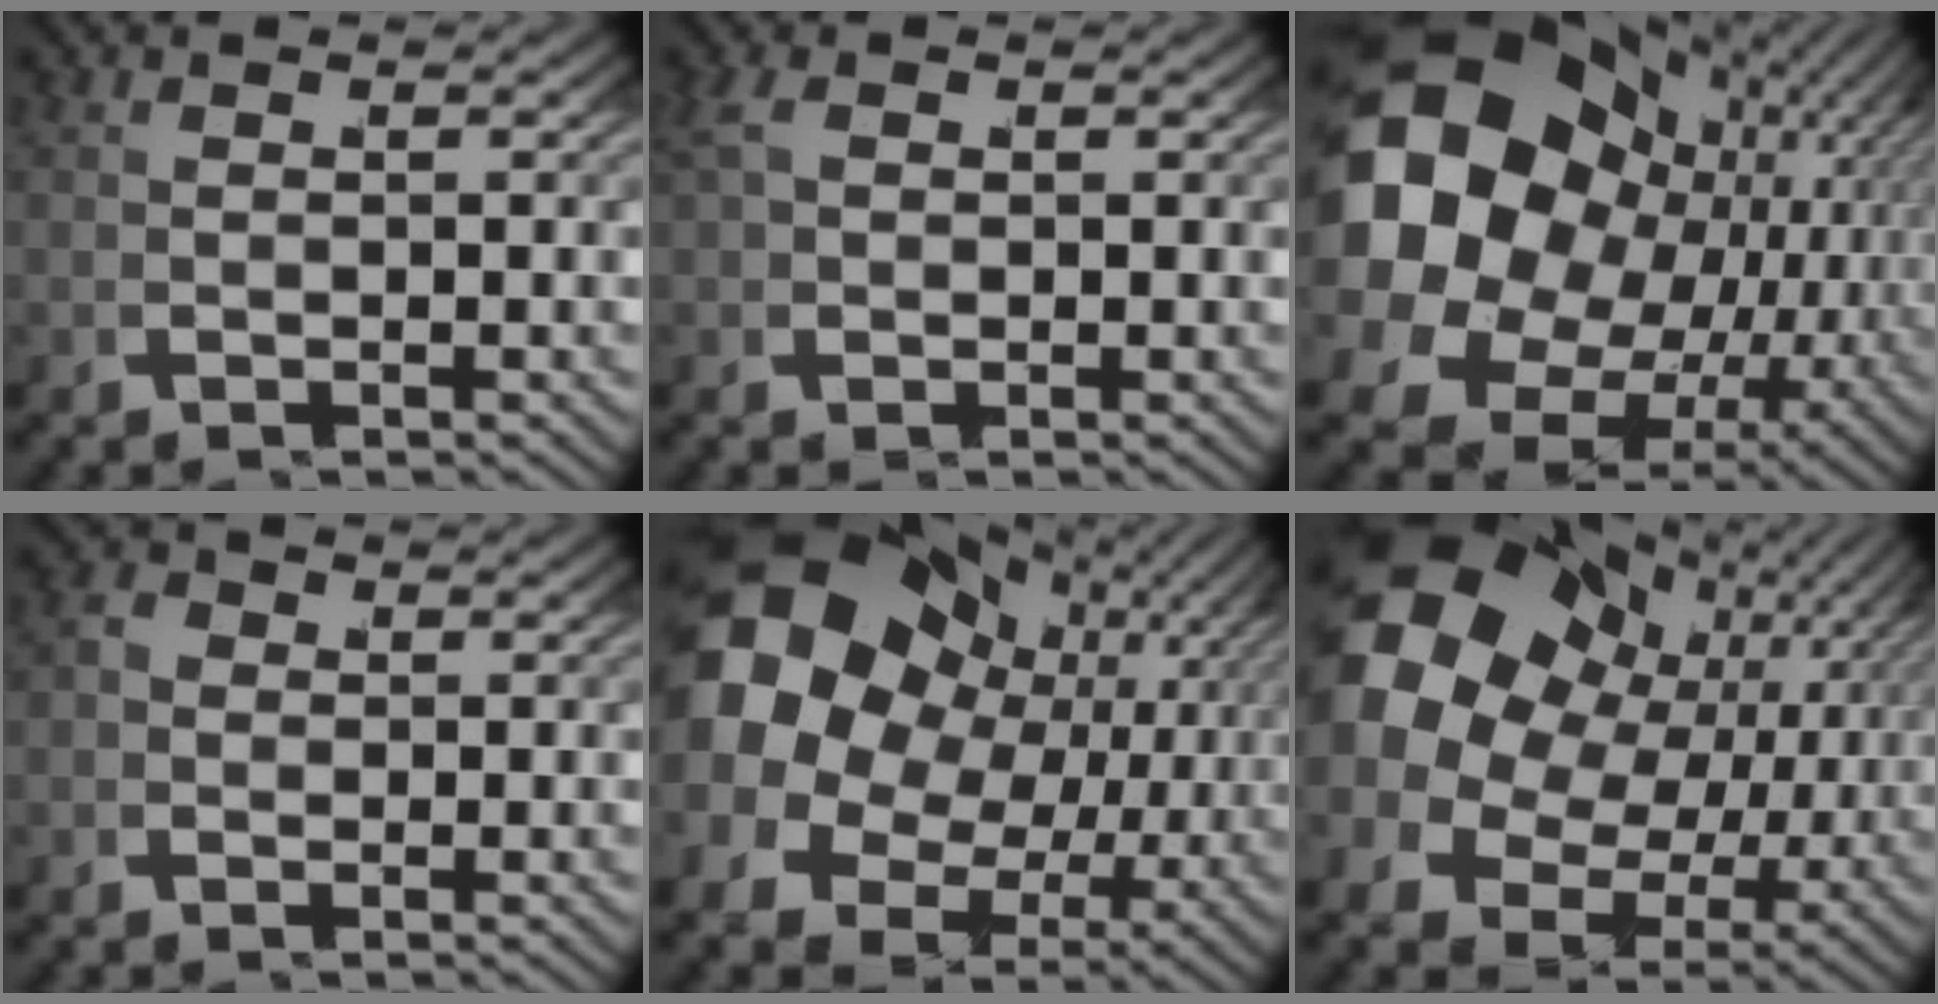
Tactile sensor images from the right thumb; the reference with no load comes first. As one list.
[{"total": 1.7, "force": [0.5, 1.3, 0.9], "torque": [-0.023, -0.001, 0.010]}, {"total": 27.5, "force": [0.7, 20.5, 18.2], "torque": [-0.330, -0.044, 0.014]}, {"total": 1.7, "force": [0.0, 1.6, 0.5], "torque": [-0.012, 0.002, -0.010]}, {"total": 20.3, "force": [2.2, 15.3, 13.1], "torque": [-0.249, -0.016, 0.036]}, {"total": 20.1, "force": [2.9, 15.0, 13.1], "torque": [-0.250, -0.014, 0.043]}]